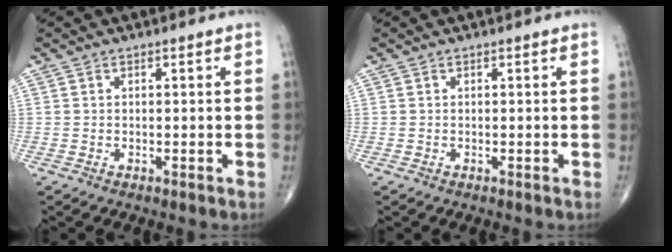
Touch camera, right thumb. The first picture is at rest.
{"total": 0.0}